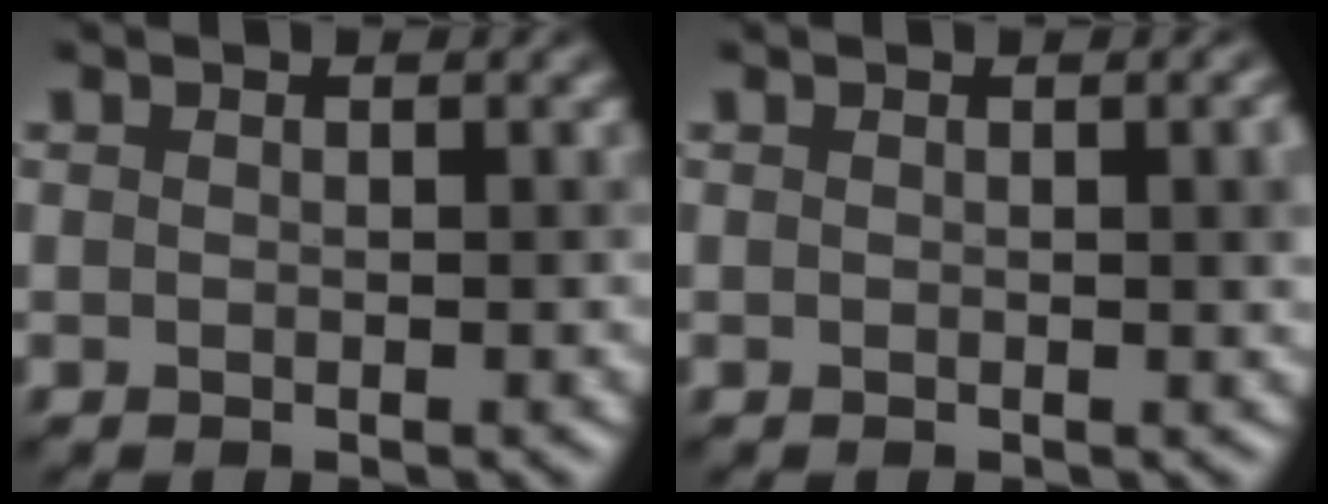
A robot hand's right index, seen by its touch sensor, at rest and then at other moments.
{"total": 2.5, "force": [0.3, 0.8, 2.3], "torque": [-0.014, 0.013, 0.000]}